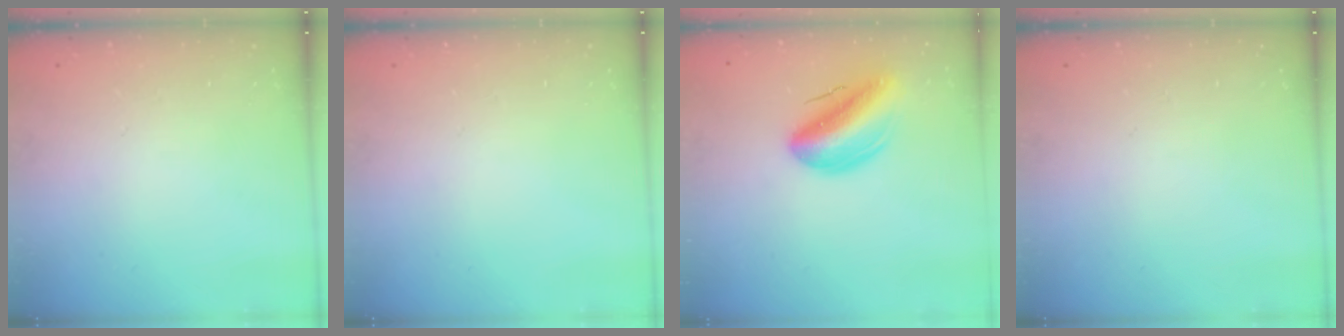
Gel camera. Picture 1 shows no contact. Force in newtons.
{"total": 0.0}
{"total": 14.8, "press": 14.3, "slide": 4.0}
{"total": 0.0}